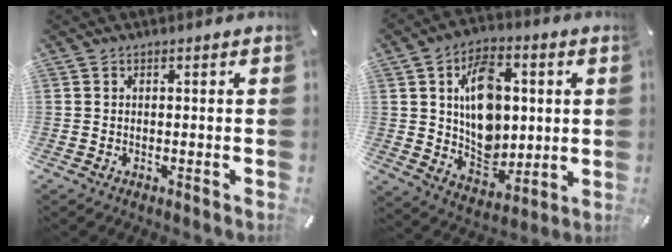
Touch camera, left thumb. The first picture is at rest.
{"total": 14.5, "force": [2.3, 11.0, 9.2], "torque": [-0.141, 0.001, 0.045]}